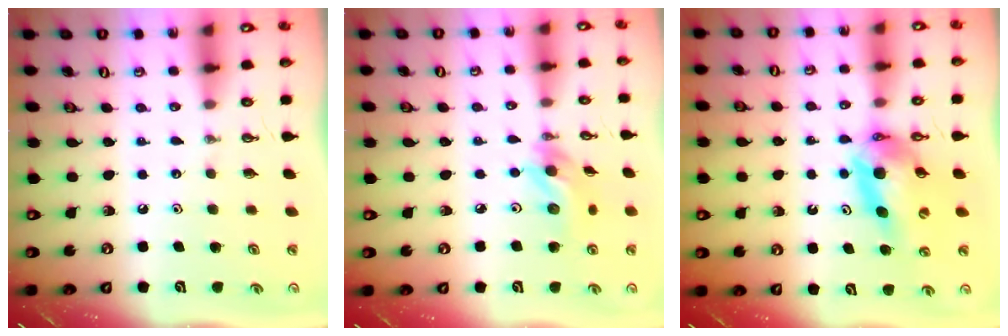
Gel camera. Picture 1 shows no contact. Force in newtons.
{"total": 12.1, "press": 10.9, "slide": 5.3}
{"total": 11.3, "press": 11.2, "slide": 1.0}